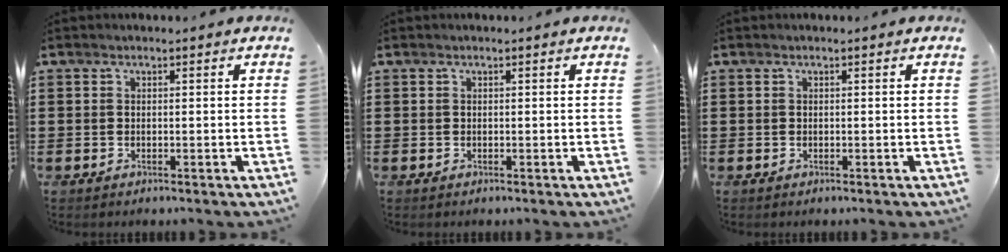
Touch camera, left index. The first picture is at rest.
{"total": 0.0}
{"total": 0.0}